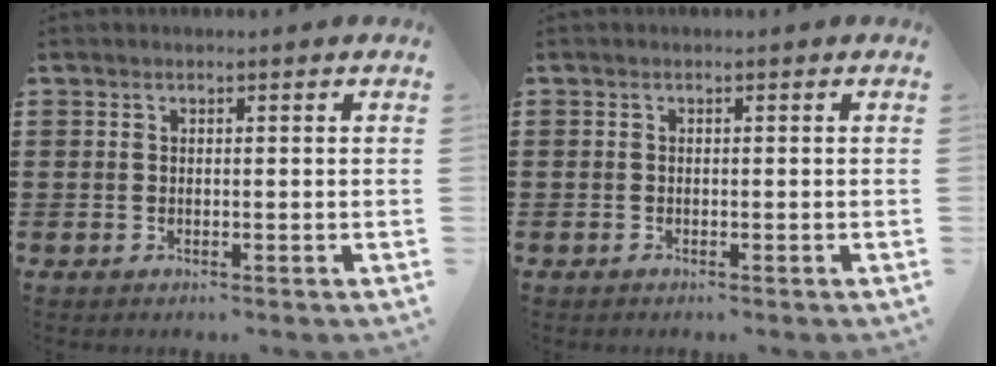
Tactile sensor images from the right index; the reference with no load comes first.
{"total": 0.6, "force": [-0.5, 0.3, 0.0], "torque": [0.000, 0.002, -0.011]}